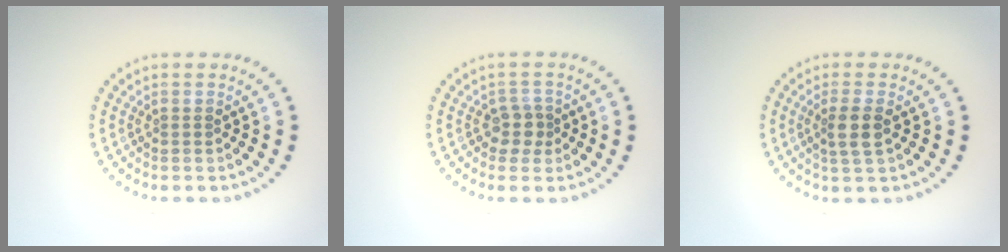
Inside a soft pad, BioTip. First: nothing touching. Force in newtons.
{"total": 2.0, "press": 1.6, "slide": 1.1}
{"total": 2.2, "press": 1.9, "slide": 1.1}